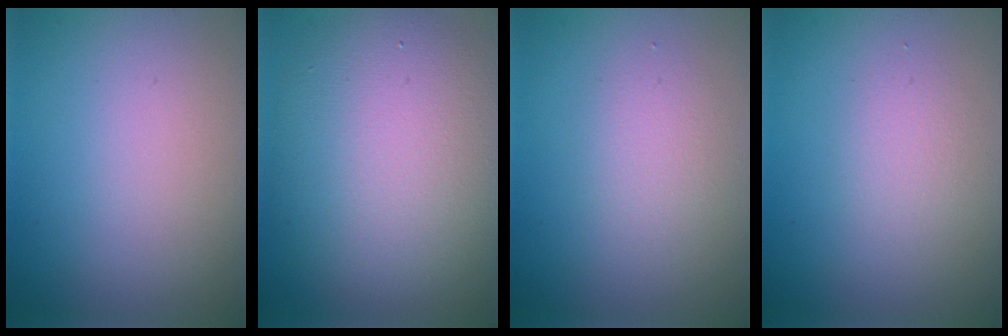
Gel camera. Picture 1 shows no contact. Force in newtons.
{"total": 10.4, "press": 10.4, "slide": 0.6}
{"total": 1.8, "press": 1.8, "slide": 0.1}
{"total": 1.4, "press": 1.4, "slide": 0.0}